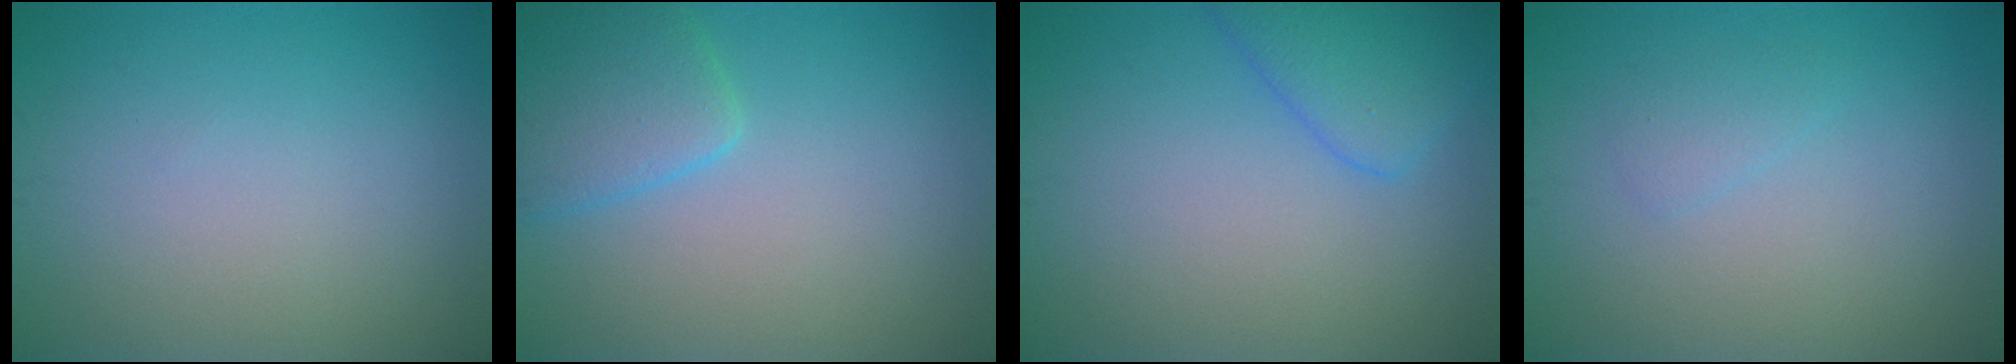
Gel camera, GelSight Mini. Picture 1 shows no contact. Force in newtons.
{"total": 3.8, "press": 3.8, "slide": 0.3}
{"total": 3.5, "press": 3.5, "slide": 0.2}
{"total": 1.1, "press": 1.1, "slide": 0.1}